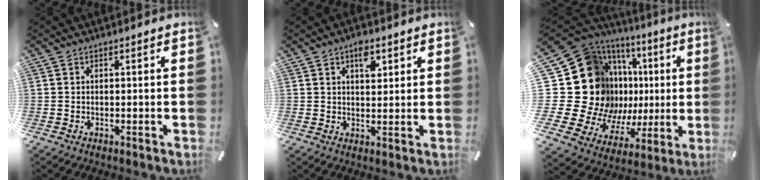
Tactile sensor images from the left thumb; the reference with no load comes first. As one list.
[{"total": 5.3, "force": [2.5, 3.0, 3.5], "torque": [-0.036, -0.010, 0.036]}, {"total": 31.2, "force": [4.0, 22.3, 21.4], "torque": [-0.369, -0.084, 0.136]}]